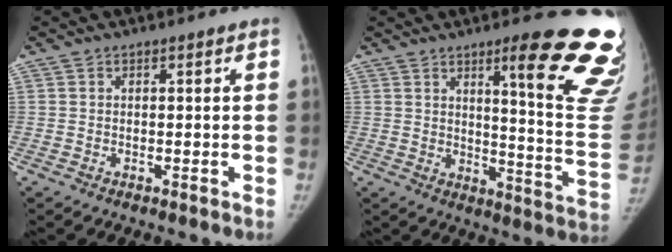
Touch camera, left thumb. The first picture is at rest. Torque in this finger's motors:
{"motor_torque": [0.99, -0.40, 1.66, -1.12, 0.30]}